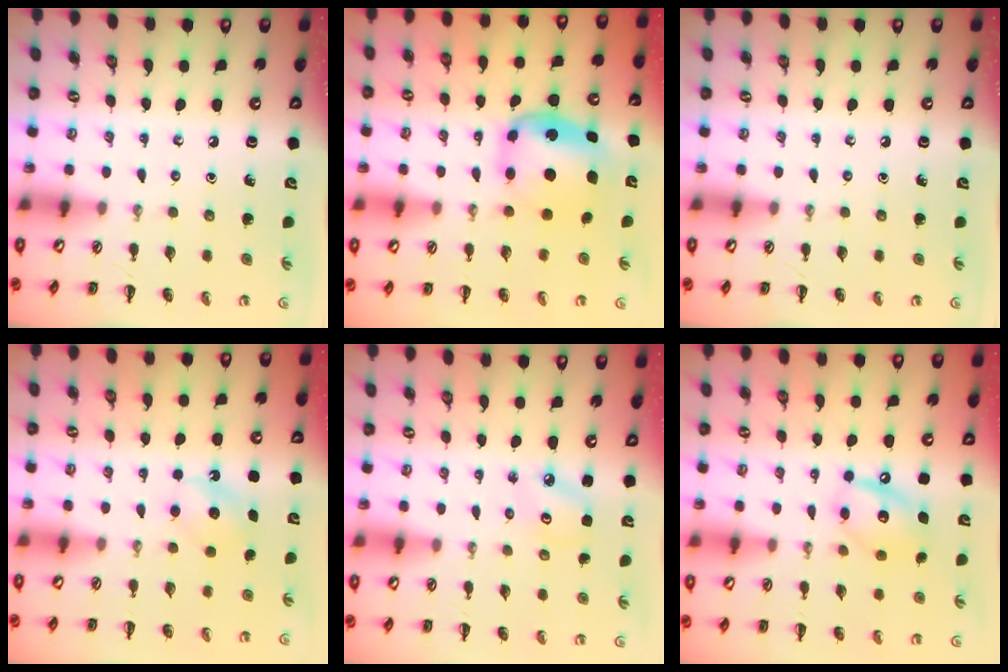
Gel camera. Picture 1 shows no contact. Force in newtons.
{"total": 6.0, "press": 5.9, "slide": 1.5}
{"total": 0.0}
{"total": 5.5, "press": 5.3, "slide": 1.4}
{"total": 3.5, "press": 3.4, "slide": 0.5}
{"total": 12.2, "press": 12.0, "slide": 2.0}